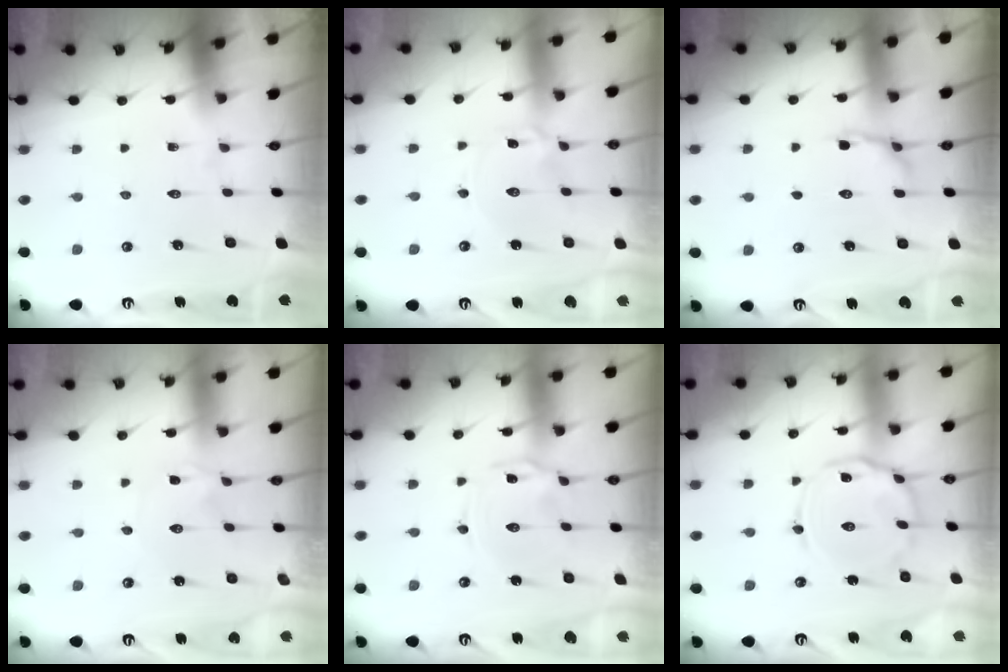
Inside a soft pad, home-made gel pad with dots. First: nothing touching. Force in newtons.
{"total": 0.0}
{"total": 5.4, "press": 4.6, "slide": 2.8}
{"total": 0.0}
{"total": 1.2, "press": 1.2, "slide": 0.2}
{"total": 9.4, "press": 9.4, "slide": 0.8}